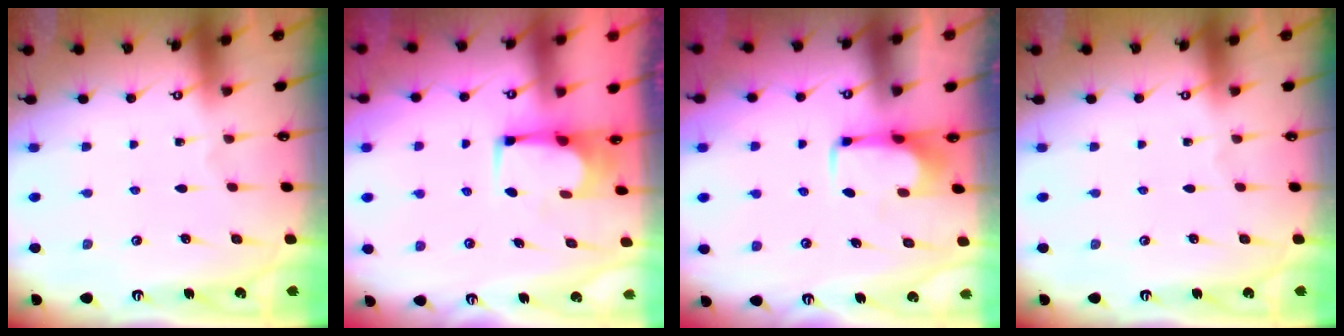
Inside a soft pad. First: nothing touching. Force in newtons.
{"total": 2.1, "press": 2.1, "slide": 0.1}
{"total": 2.1, "press": 2.1, "slide": 0.4}
{"total": 0.0}